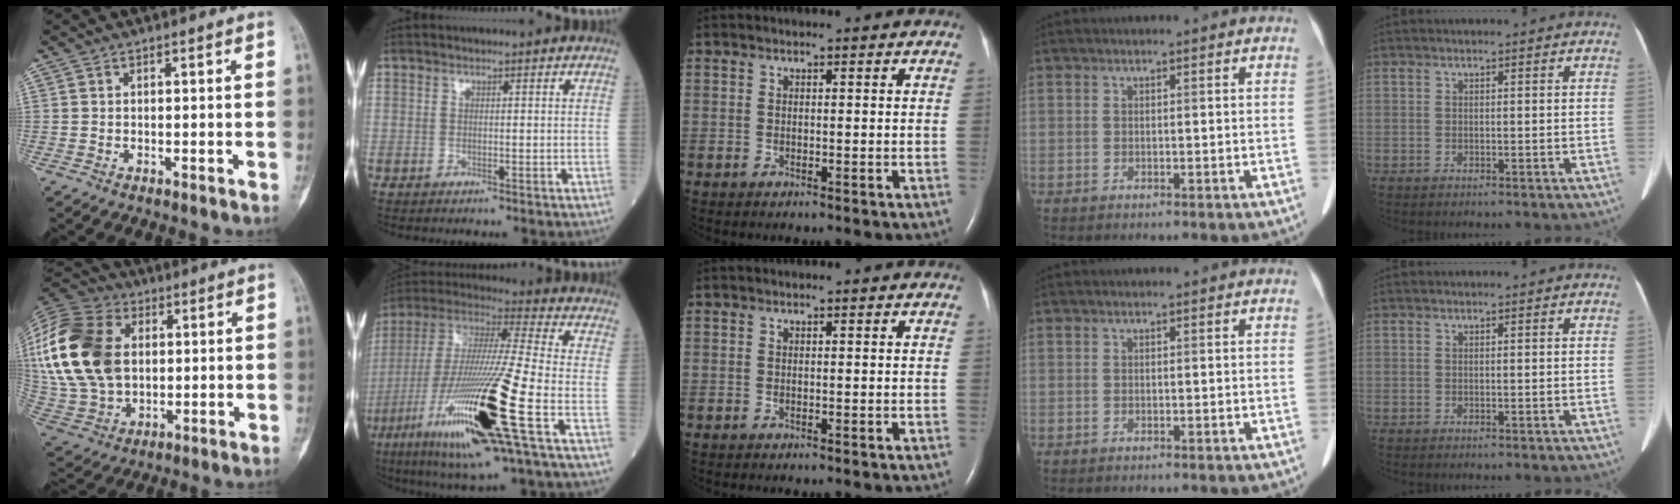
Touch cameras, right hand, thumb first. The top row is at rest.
{"thumb": {"total": 27.5, "force": [4.7, 19.4, 19.0], "torque": [-0.419, 0.020, 0.095]}, "index": {"total": 23.7, "force": [-8.9, 1.2, 22.0], "torque": [-0.445, -0.039, -0.164]}}